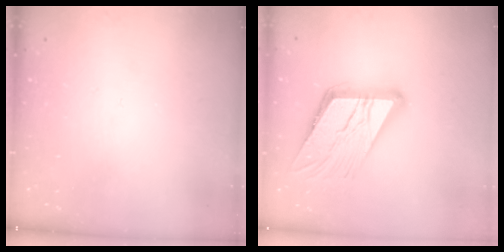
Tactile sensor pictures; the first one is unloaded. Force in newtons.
{"total": 19.0, "press": 18.9, "slide": 2.0}